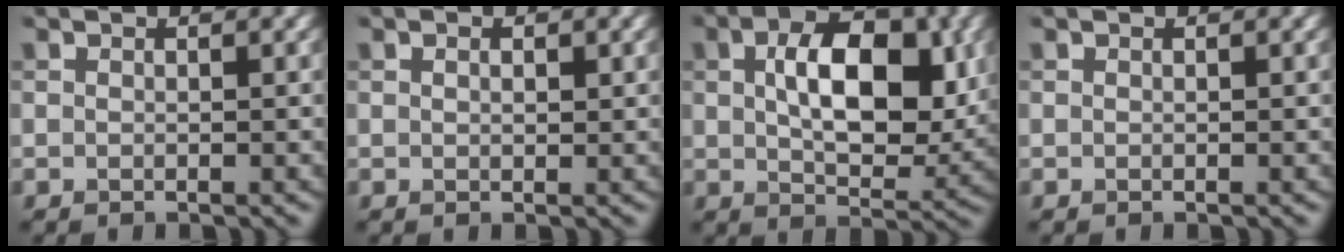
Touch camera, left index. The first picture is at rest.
{"total": 1.0, "force": [0.4, 0.5, 0.8], "torque": [-0.012, 0.000, 0.007]}
{"total": 8.7, "force": [1.5, 4.8, 7.0], "torque": [-0.111, 0.000, 0.027]}
{"total": 0.0}